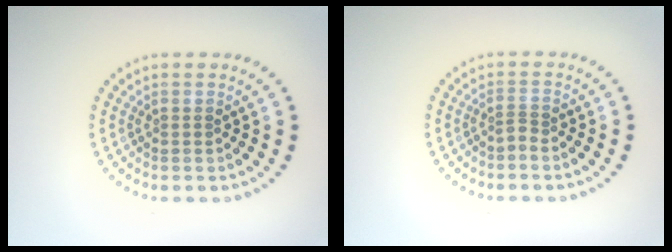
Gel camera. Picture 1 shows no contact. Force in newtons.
{"total": 0.7, "press": 0.3, "slide": 0.6}